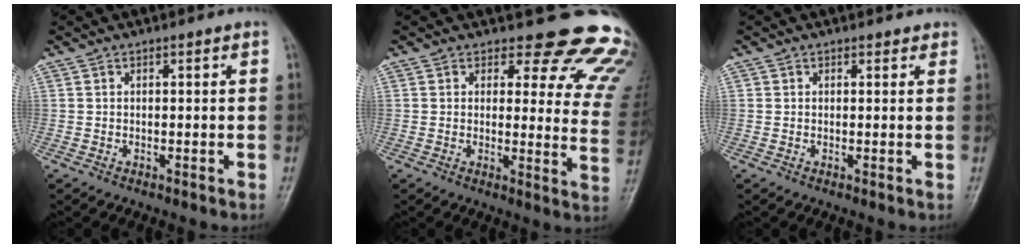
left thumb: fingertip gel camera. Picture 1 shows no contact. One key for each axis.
{"total": 17.4, "fx": 15.5, "fy": 6.1, "fz": 4.7, "tx": 0.004, "ty": -0.132, "tz": 0.142}
{"total": 1.0, "fx": 0.6, "fy": 0.8, "fz": -0.2, "tx": 0.017, "ty": -0.003, "tz": 0.001}